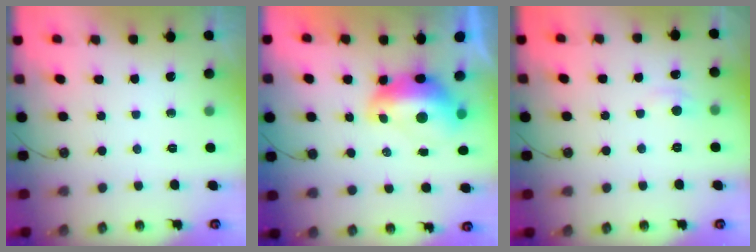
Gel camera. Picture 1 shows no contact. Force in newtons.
{"total": 2.9, "press": 2.8, "slide": 0.7}
{"total": 1.2, "press": 1.0, "slide": 0.6}